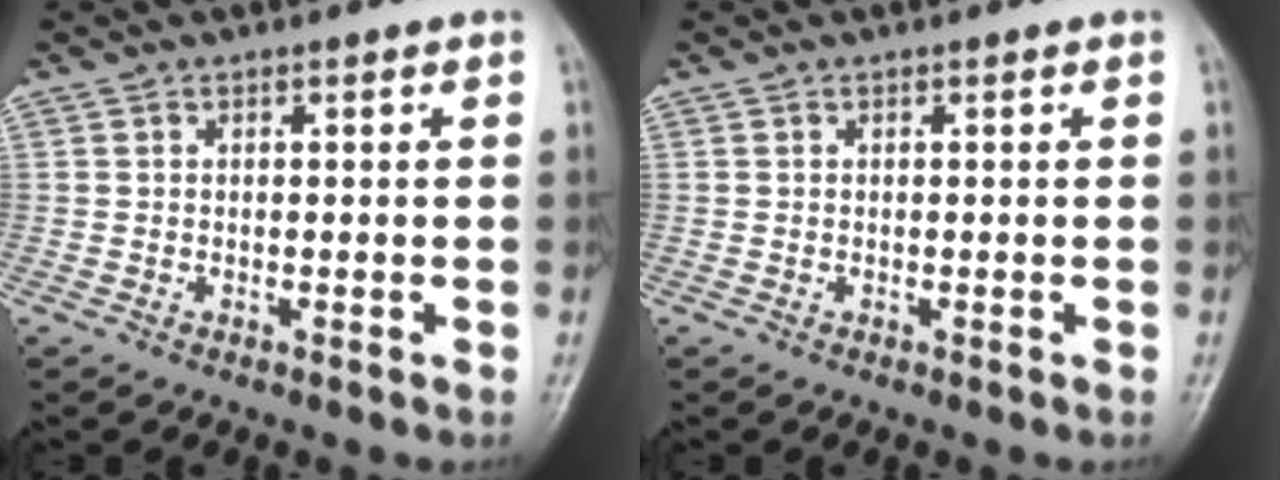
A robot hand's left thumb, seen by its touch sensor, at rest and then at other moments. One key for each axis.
{"total": 0.0}